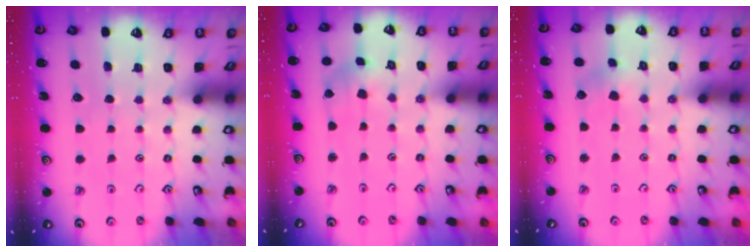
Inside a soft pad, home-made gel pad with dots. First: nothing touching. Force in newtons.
{"total": 2.6, "press": 2.6, "slide": 0.4}
{"total": 3.4, "press": 3.4, "slide": 0.4}